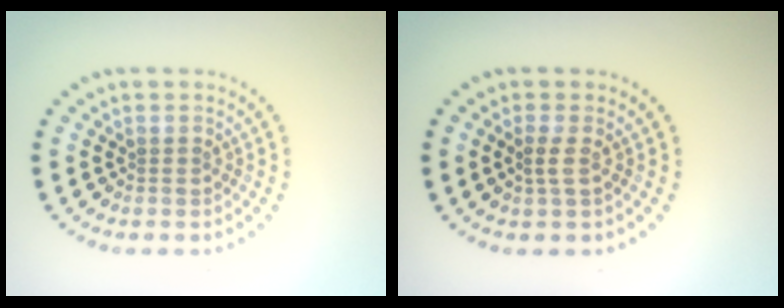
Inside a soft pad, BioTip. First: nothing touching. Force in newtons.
{"total": 1.0, "press": 0.9, "slide": 0.5}